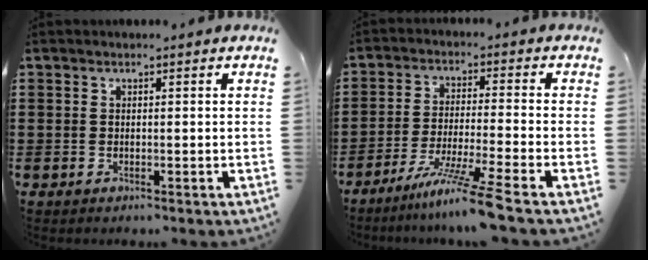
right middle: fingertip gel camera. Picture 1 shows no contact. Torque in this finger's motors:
{"motor_torque": [2.14, 0.00, 0.37, 0.19]}